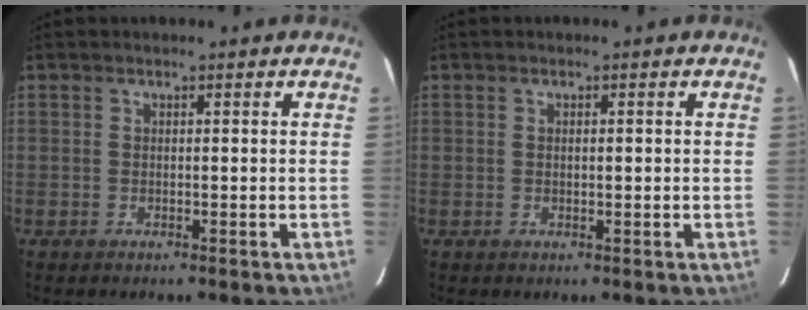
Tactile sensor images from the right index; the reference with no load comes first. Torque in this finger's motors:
{"motor_torque": [-0.19, -0.14, -0.06, 0.00]}